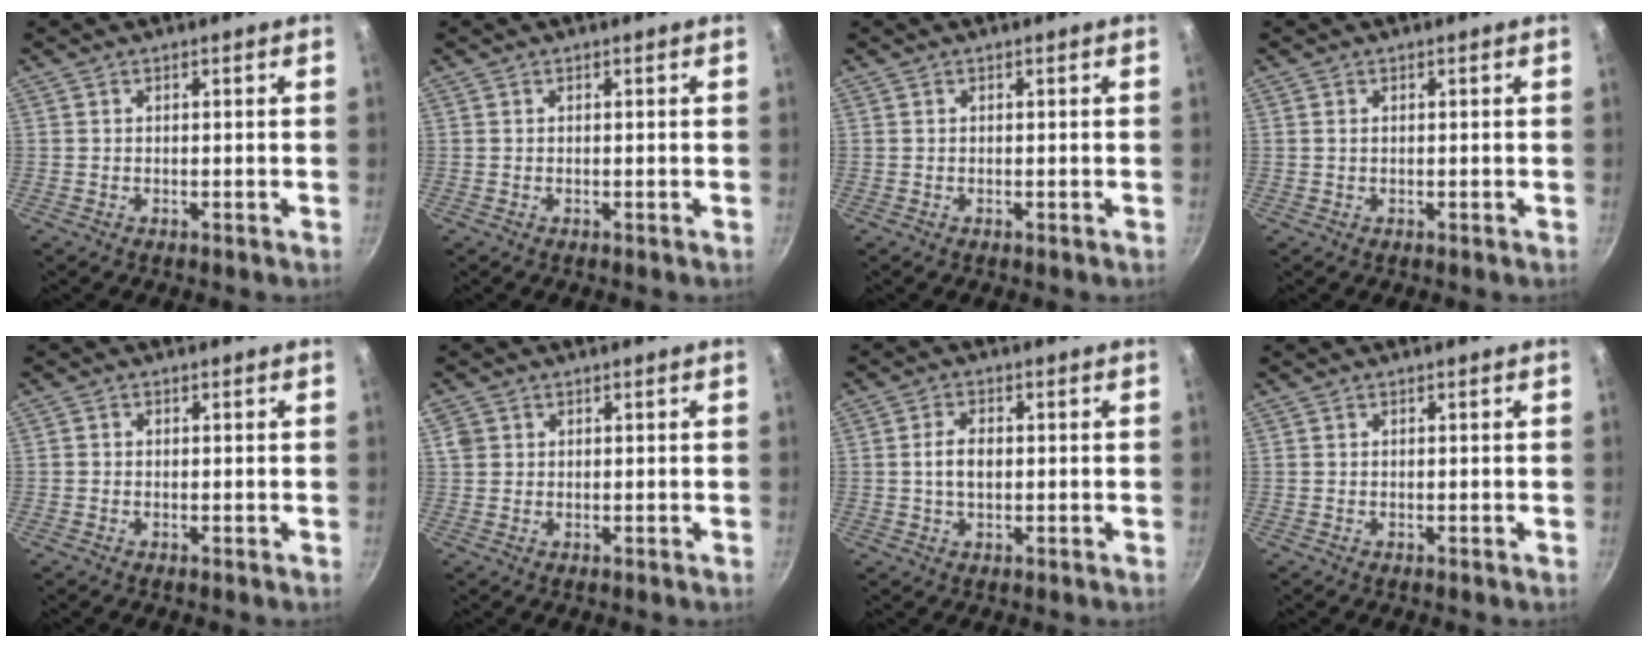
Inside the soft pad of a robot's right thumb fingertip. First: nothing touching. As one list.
[{"total": 0.0}, {"total": 0.0}, {"total": 0.5, "force": [0.2, 0.2, 0.5], "torque": [-0.010, 0.000, 0.002]}, {"total": 0.6, "force": [-0.1, 0.5, 0.2], "torque": [-0.003, 0.002, -0.003]}, {"total": 2.3, "force": [0.8, 1.9, 1.0], "torque": [-0.017, 0.001, 0.016]}, {"total": 4.1, "force": [0.0, 2.5, 3.3], "torque": [-0.053, 0.009, -0.003]}, {"total": 0.0}]